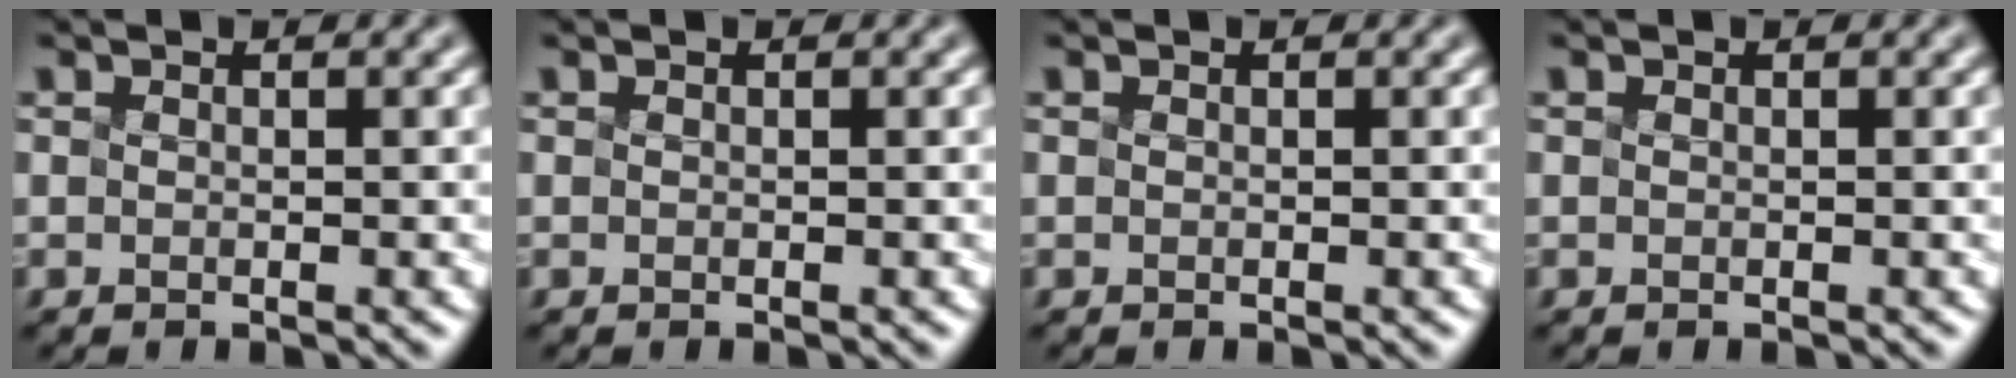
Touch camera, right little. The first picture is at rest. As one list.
[{"total": 0.0}, {"total": 0.0}, {"total": 0.0}]